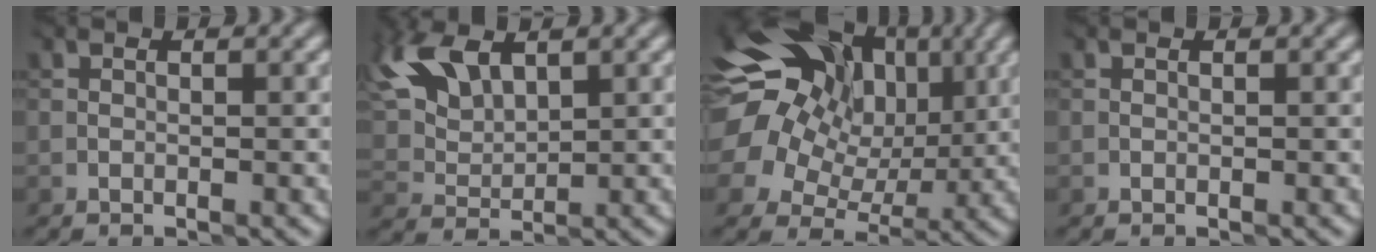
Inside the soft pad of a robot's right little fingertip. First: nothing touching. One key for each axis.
{"total": 7.0, "fx": 4.0, "fy": 3.9, "fz": 4.3, "tx": -0.112, "ty": 0.016, "tz": 0.081}
{"total": 17.7, "fx": 6.1, "fy": 14.3, "fz": 8.3, "tx": -0.174, "ty": 0.046, "tz": 0.076}
{"total": 0.0}